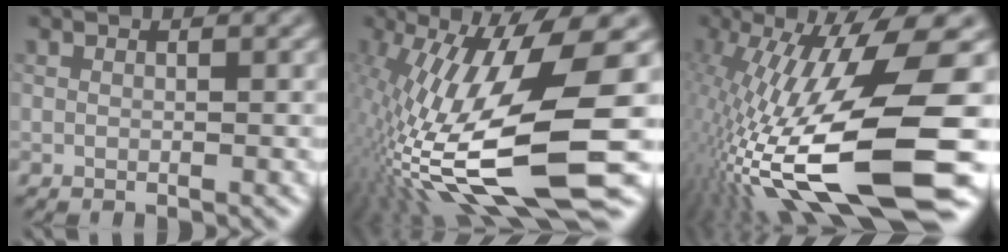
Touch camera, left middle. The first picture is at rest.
{"total": 15.1, "force": [-4.3, 3.3, 14.1], "torque": [-0.279, 0.005, -0.064]}
{"total": 16.8, "force": [-5.4, 2.9, 15.7], "torque": [-0.288, -0.003, -0.083]}